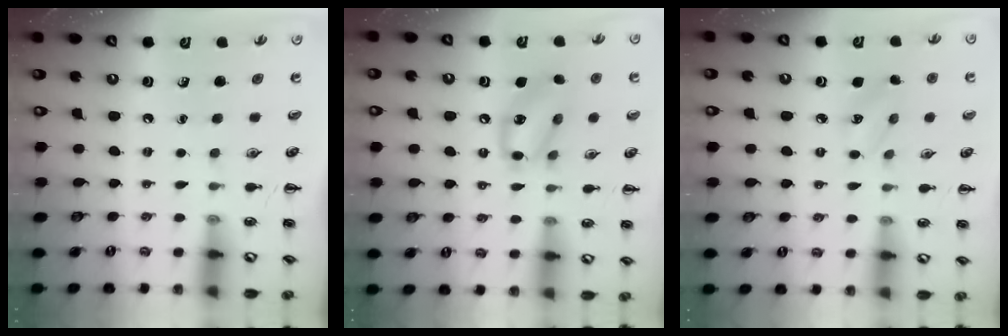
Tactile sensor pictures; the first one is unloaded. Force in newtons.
{"total": 12.7, "press": 12.5, "slide": 2.2}
{"total": 5.6, "press": 5.4, "slide": 1.4}